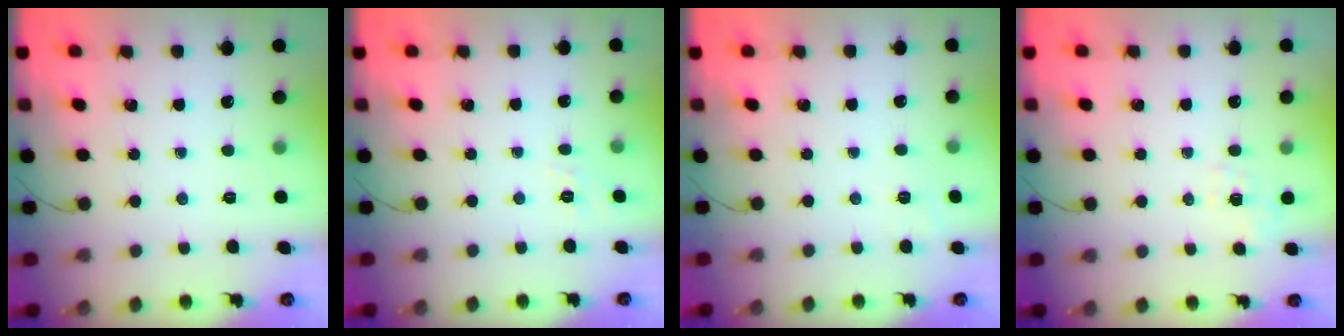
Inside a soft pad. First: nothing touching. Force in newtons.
{"total": 1.8, "press": 1.2, "slide": 1.4}
{"total": 2.0, "press": 1.2, "slide": 1.6}
{"total": 2.3, "press": 1.6, "slide": 1.6}